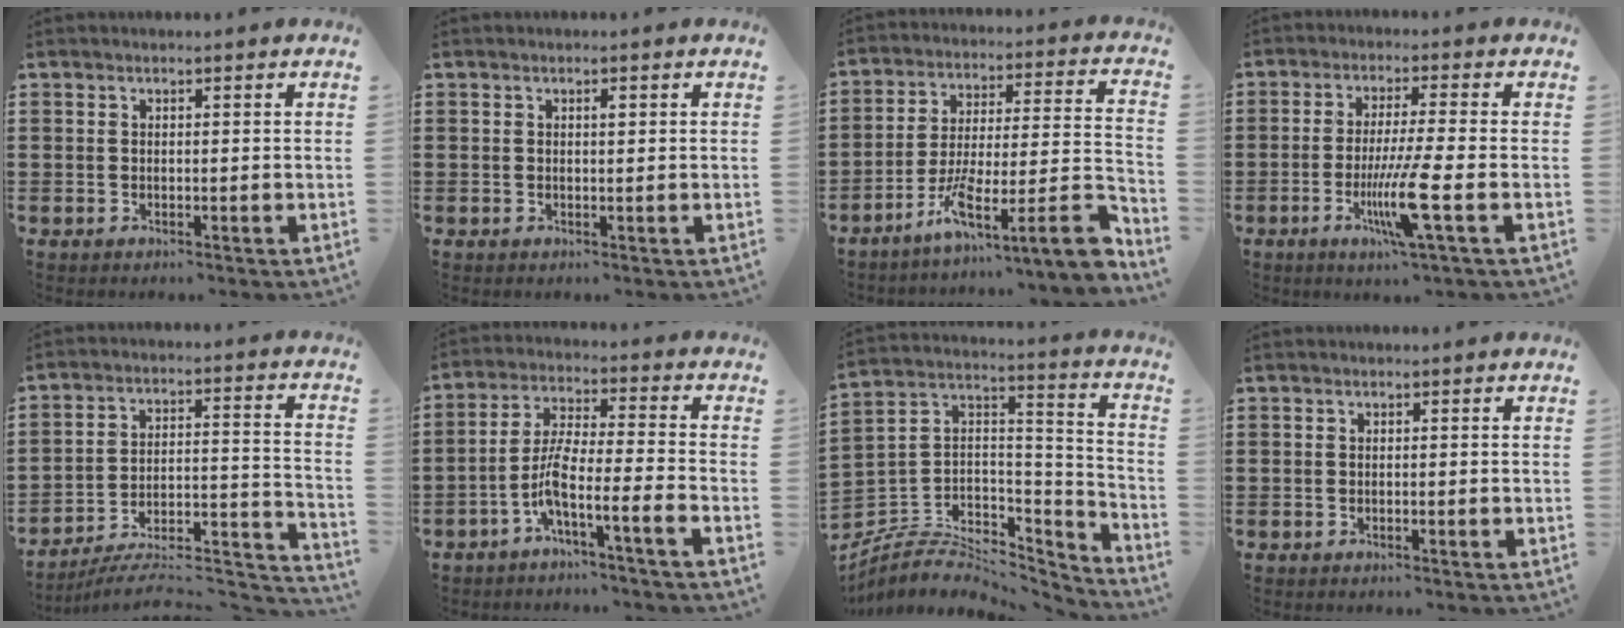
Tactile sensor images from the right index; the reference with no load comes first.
{"total": 0.8, "force": [0.2, 0.3, 0.7], "torque": [-0.015, 0.000, 0.004]}
{"total": 11.2, "force": [-6.4, 1.8, 9.0], "torque": [-0.135, -0.004, -0.113]}
{"total": 9.0, "force": [-2.9, 0.2, 8.5], "torque": [-0.168, -0.023, -0.056]}
{"total": 7.7, "force": [-6.9, 1.5, 3.2], "torque": [-0.039, 0.010, -0.134]}
{"total": 6.6, "force": [-4.1, -0.1, 5.1], "torque": [-0.119, -0.017, -0.087]}
{"total": 5.6, "force": [-3.9, 3.5, 2.1], "torque": [-0.058, -0.006, -0.078]}
{"total": 0.0}